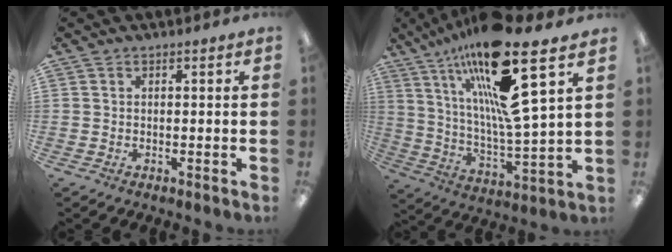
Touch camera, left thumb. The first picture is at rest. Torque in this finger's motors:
{"motor_torque": [1.37, 1.16, 2.51, -0.27, 0.29]}